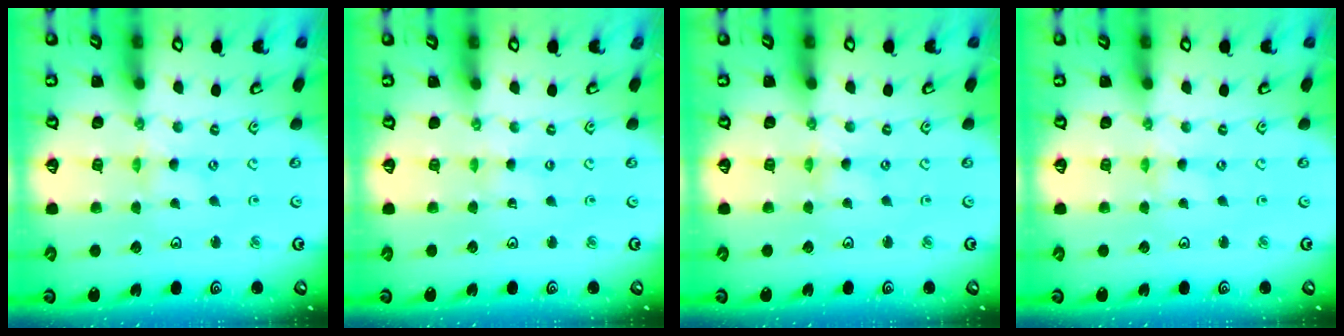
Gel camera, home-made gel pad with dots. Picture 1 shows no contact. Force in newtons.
{"total": 1.1, "press": 1.1, "slide": 0.2}
{"total": 1.1, "press": 1.0, "slide": 0.1}
{"total": 0.0}